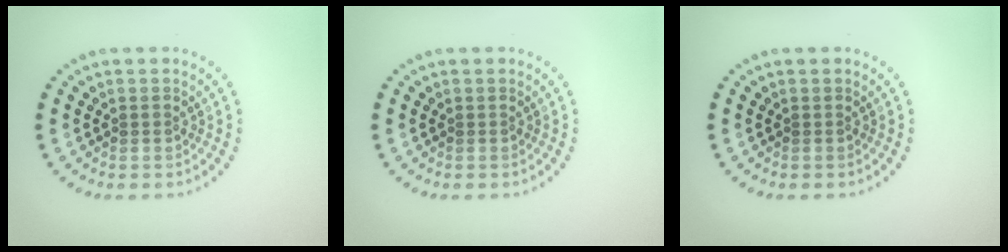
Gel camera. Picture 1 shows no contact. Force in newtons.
{"total": 0.0}
{"total": 0.0}